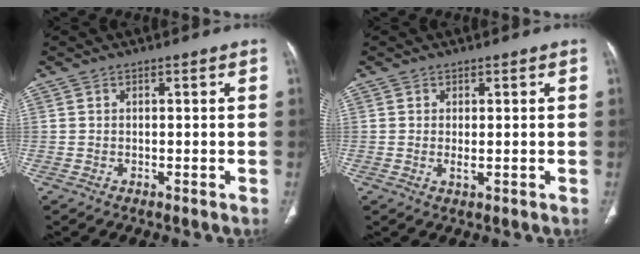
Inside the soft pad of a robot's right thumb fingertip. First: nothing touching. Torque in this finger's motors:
{"motor_torque": [-0.59, -0.22, -0.43, 0.10, -0.02]}